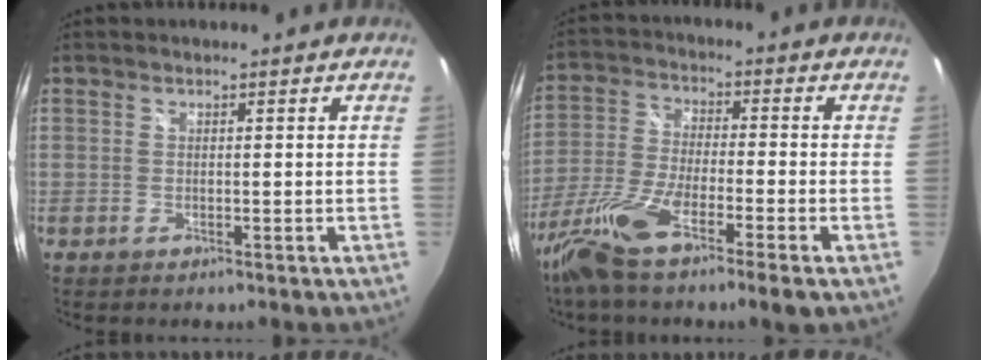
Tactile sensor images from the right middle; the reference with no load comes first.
{"total": 12.2, "force": [-7.7, 1.6, 9.3], "torque": [-0.203, -0.026, -0.155]}